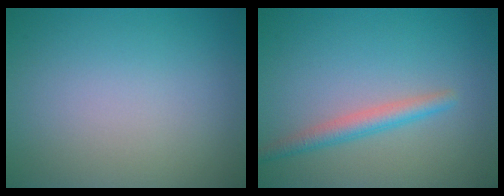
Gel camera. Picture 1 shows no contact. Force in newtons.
{"total": 2.4, "press": 2.4, "slide": 0.1}